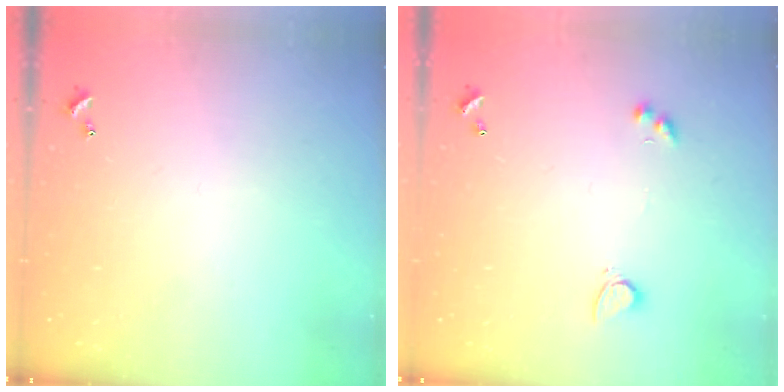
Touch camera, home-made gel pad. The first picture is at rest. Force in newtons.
{"total": 2.6, "press": 2.6, "slide": 0.5}